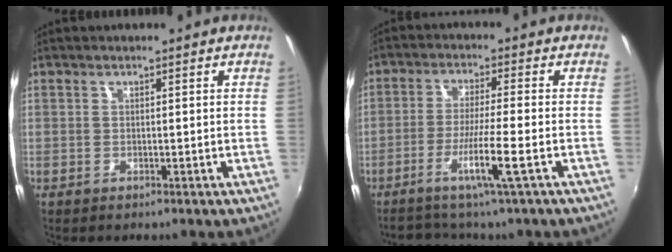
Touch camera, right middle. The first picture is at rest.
{"total": 5.8, "force": [-3.3, -0.8, 4.7], "torque": [-0.099, -0.002, -0.063]}